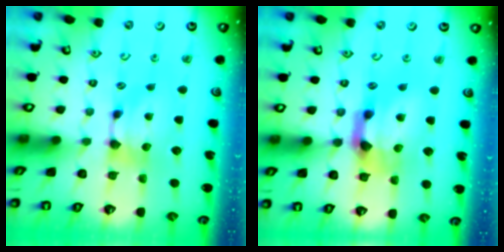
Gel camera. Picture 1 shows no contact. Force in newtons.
{"total": 5.2, "press": 4.7, "slide": 2.2}